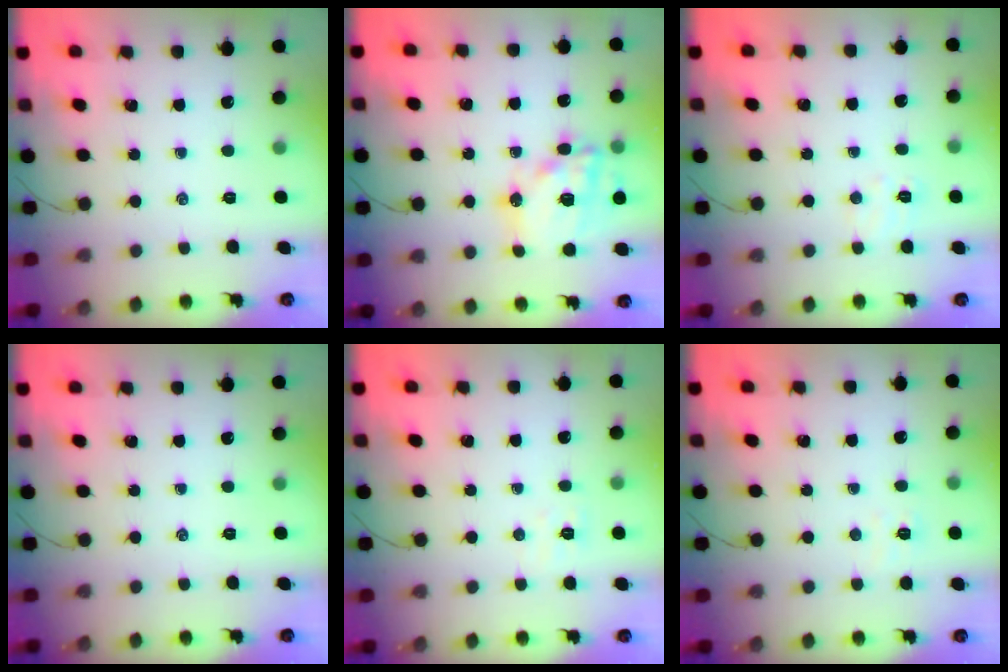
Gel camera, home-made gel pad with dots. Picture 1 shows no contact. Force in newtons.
{"total": 18.8, "press": 18.3, "slide": 3.9}
{"total": 5.8, "press": 5.7, "slide": 1.3}
{"total": 0.0}
{"total": 4.4, "press": 4.3, "slide": 0.8}
{"total": 2.7, "press": 2.5, "slide": 0.8}